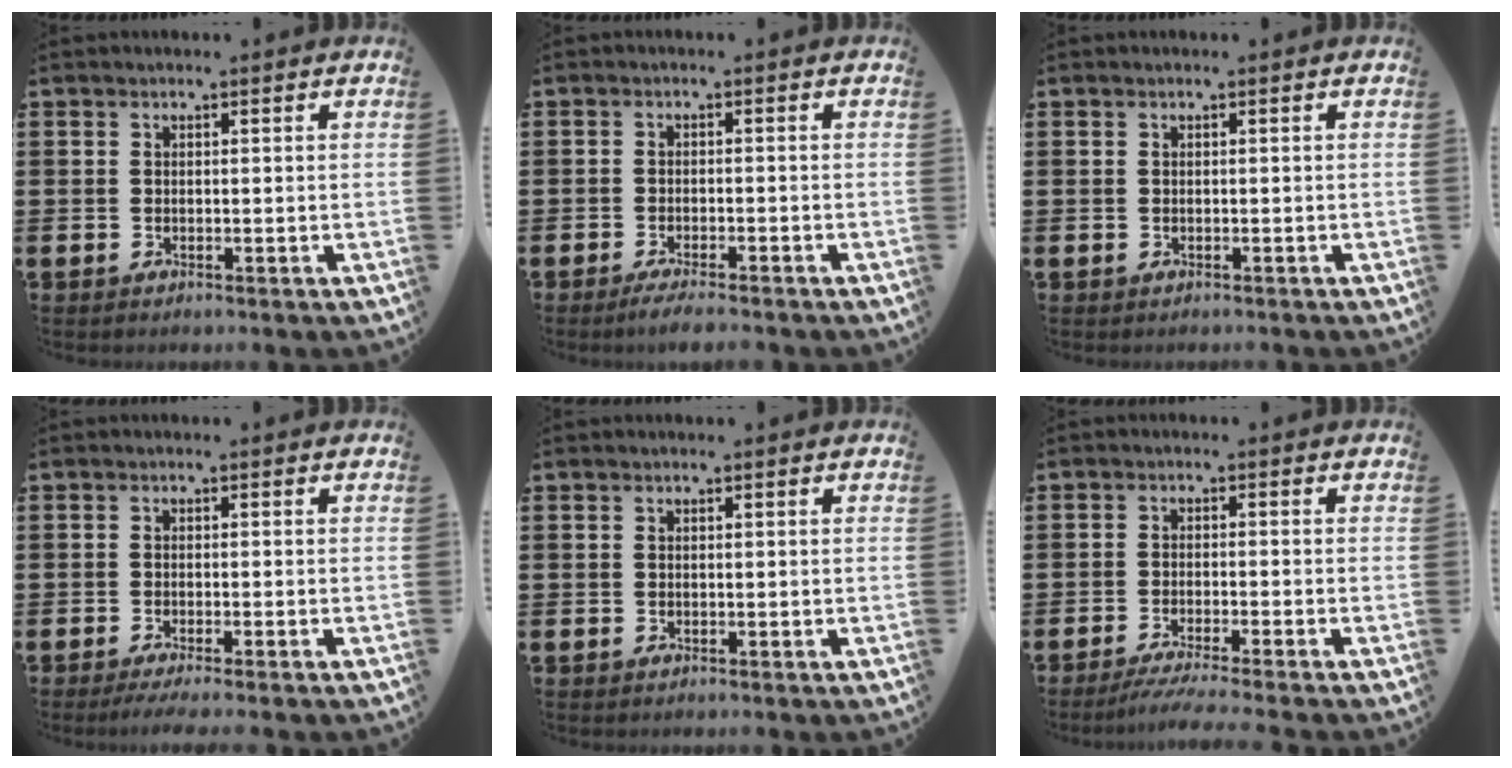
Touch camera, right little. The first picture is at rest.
{"total": 1.7, "force": [-1.4, 0.0, 1.0], "torque": [-0.014, 0.004, -0.027]}
{"total": 0.0}
{"total": 1.1, "force": [-0.7, -0.1, 0.9], "torque": [-0.011, 0.000, -0.012]}
{"total": 0.0}
{"total": 2.6, "force": [-2.0, -0.3, 1.5], "torque": [-0.022, -0.003, -0.037]}